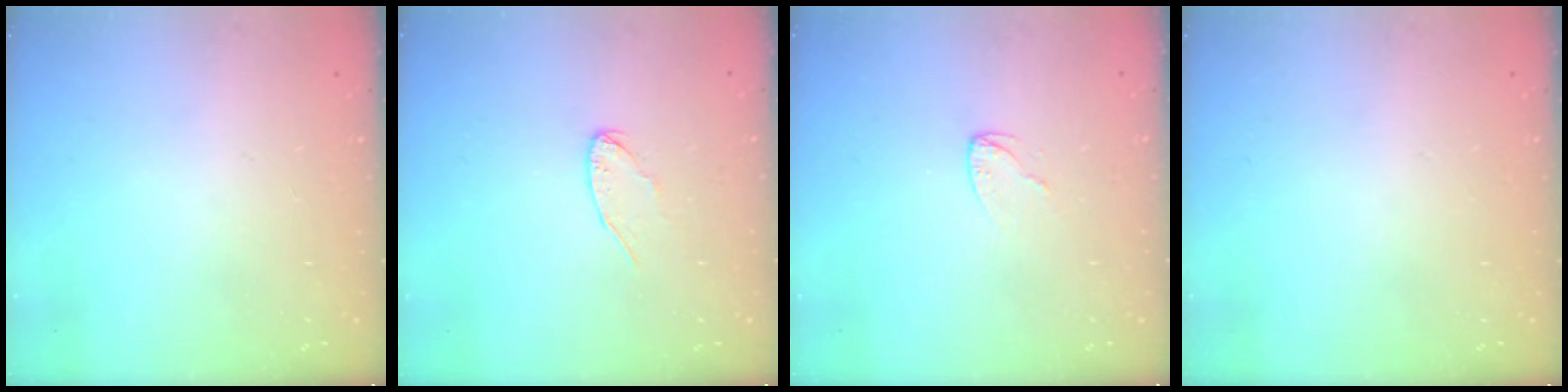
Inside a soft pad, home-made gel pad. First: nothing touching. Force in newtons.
{"total": 5.2, "press": 5.2, "slide": 0.4}
{"total": 2.4, "press": 2.4, "slide": 0.2}
{"total": 0.0}